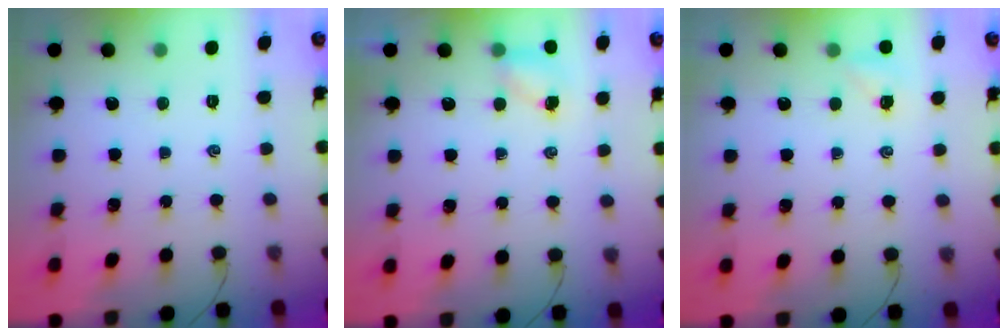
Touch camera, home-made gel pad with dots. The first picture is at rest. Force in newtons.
{"total": 5.0, "press": 4.9, "slide": 1.1}
{"total": 3.9, "press": 3.7, "slide": 1.2}